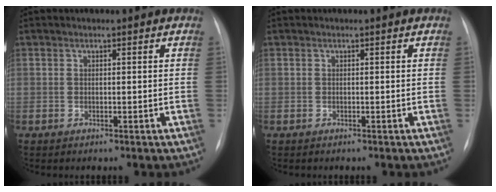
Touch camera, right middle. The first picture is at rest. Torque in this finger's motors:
{"motor_torque": [-0.30, 0.15, 0.00, 0.01]}